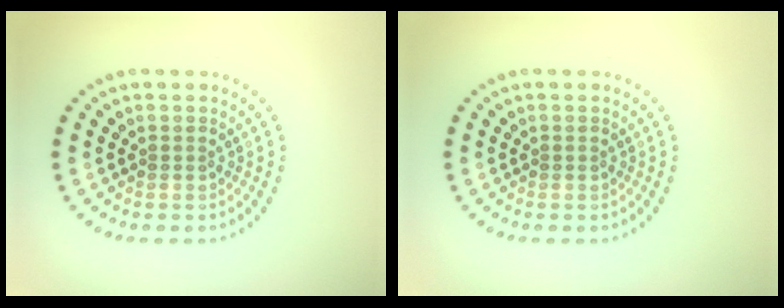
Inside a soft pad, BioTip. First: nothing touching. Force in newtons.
{"total": 0.0}